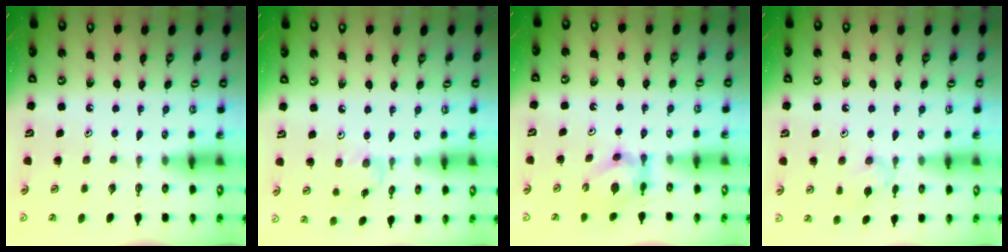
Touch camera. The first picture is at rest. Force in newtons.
{"total": 1.5, "press": 1.4, "slide": 0.4}
{"total": 5.1, "press": 5.0, "slide": 0.9}
{"total": 6.7, "press": 6.7, "slide": 0.7}